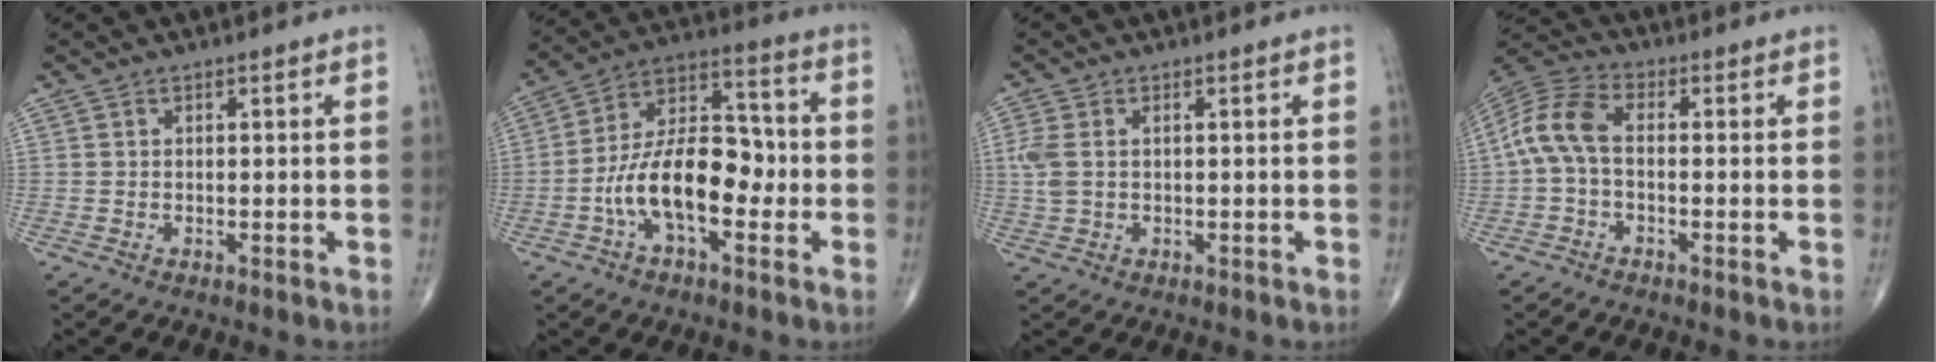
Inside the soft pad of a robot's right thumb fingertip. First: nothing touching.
{"total": 15.3, "force": [-3.8, 8.0, 12.5], "torque": [-0.208, 0.047, -0.074]}
{"total": 4.1, "force": [0.5, 2.5, 3.2], "torque": [-0.105, 0.010, 0.012]}
{"total": 8.5, "force": [-0.7, 4.7, 7.0], "torque": [-0.153, 0.026, -0.025]}